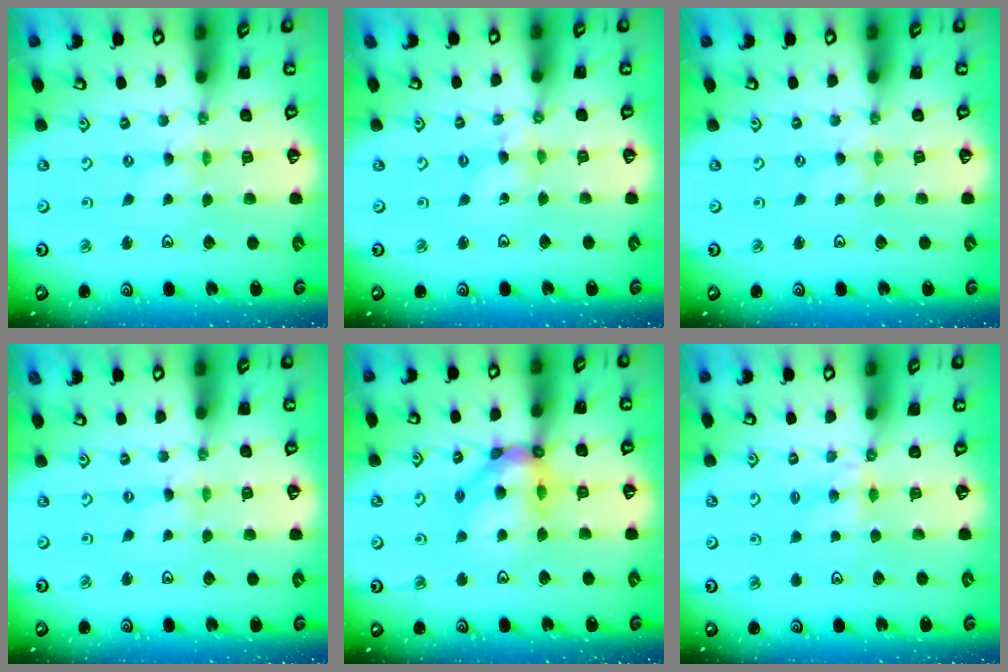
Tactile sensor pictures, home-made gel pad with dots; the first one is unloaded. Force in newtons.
{"total": 2.3, "press": 2.3, "slide": 0.2}
{"total": 0.0}
{"total": 0.0}
{"total": 12.7, "press": 12.6, "slide": 1.2}
{"total": 3.9, "press": 3.8, "slide": 0.6}